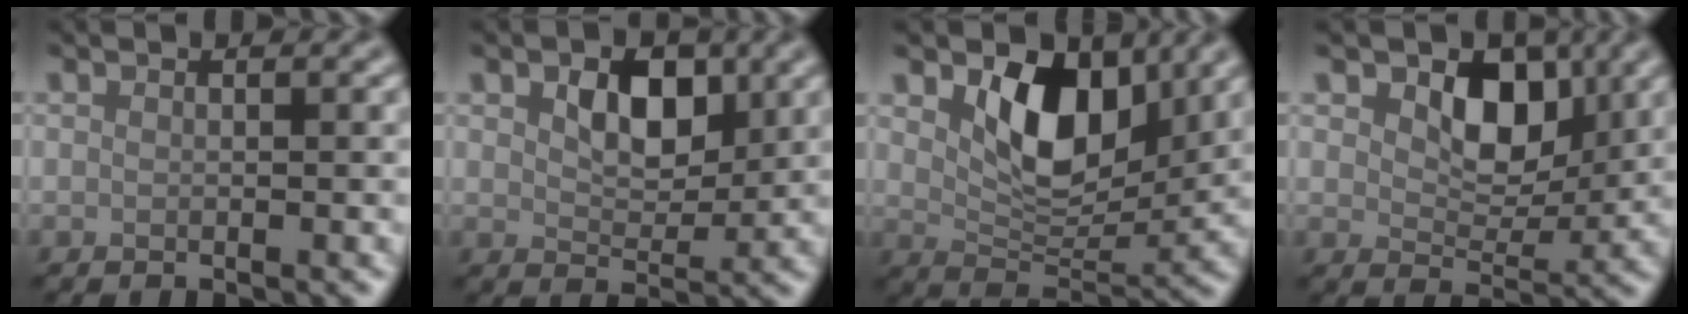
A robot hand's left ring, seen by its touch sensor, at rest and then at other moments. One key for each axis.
{"total": 4.3, "fx": 1.4, "fy": 2.7, "fz": 3.1, "tx": -0.053, "ty": -0.001, "tz": 0.019}
{"total": 7.6, "fx": 2.8, "fy": 4.5, "fz": 5.4, "tx": -0.090, "ty": -0.012, "tz": 0.048}
{"total": 5.3, "fx": 2.0, "fy": 3.4, "fz": 3.5, "tx": -0.055, "ty": -0.008, "tz": 0.023}